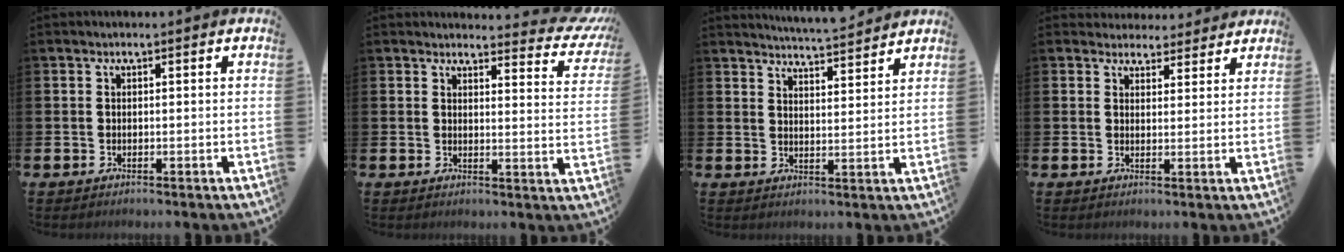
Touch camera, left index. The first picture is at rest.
{"total": 3.6, "force": [3.4, 0.9, 0.6], "torque": [0.007, -0.037, 0.052]}
{"total": 4.8, "force": [4.8, -0.3, 0.1], "torque": [-0.009, -0.034, 0.085]}
{"total": 3.7, "force": [3.4, 1.4, -0.2], "torque": [0.005, -0.019, 0.061]}